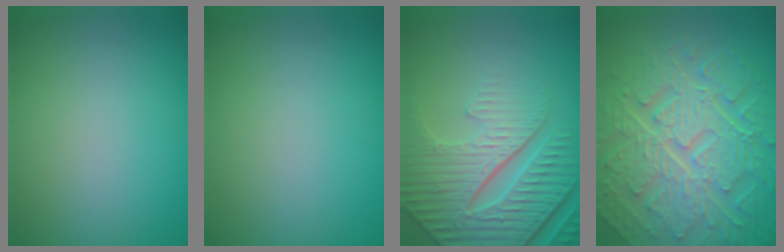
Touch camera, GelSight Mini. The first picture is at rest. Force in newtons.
{"total": 0.0}
{"total": 8.6, "press": 6.2, "slide": 5.9}
{"total": 10.2, "press": 7.0, "slide": 7.5}